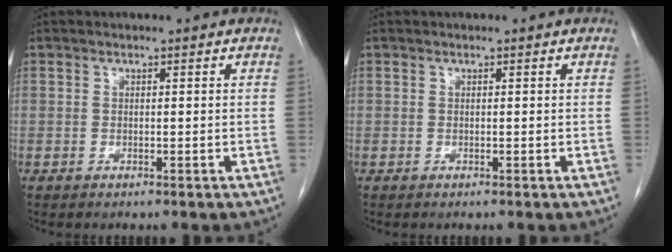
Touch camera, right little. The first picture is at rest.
{"total": 0.0}